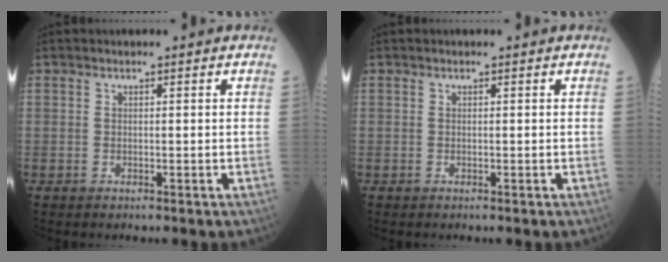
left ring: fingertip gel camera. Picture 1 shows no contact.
{"total": 0.0}